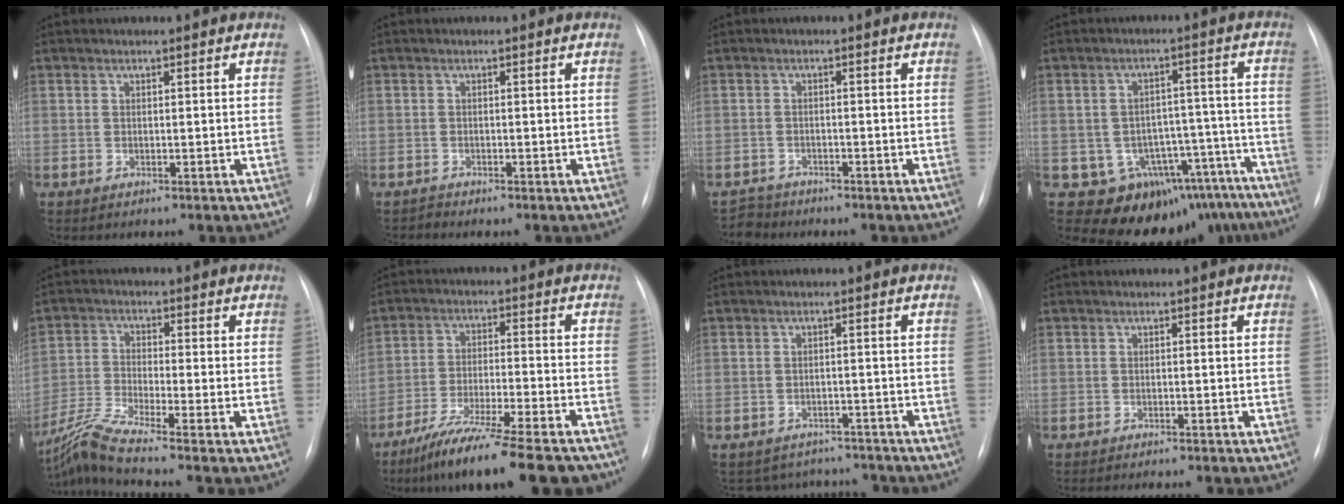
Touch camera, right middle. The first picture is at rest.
{"total": 0.6, "force": [-0.6, 0.0, -0.2], "torque": [0.000, -0.004, -0.012]}
{"total": 2.8, "force": [-2.5, 0.7, -1.1], "torque": [0.017, -0.006, -0.046]}
{"total": 15.0, "force": [-12.0, 8.7, 2.3], "torque": [-0.001, 0.063, -0.139]}
{"total": 7.9, "force": [-6.5, -2.1, 3.9], "torque": [-0.090, -0.024, -0.126]}
{"total": 16.9, "force": [-13.7, 1.3, 9.8], "torque": [-0.149, -0.026, -0.220]}
{"total": 7.3, "force": [-6.7, 2.9, 0.0], "torque": [0.005, 0.021, -0.078]}
{"total": 4.8, "force": [-4.2, 0.6, 2.2], "torque": [-0.021, -0.007, -0.051]}